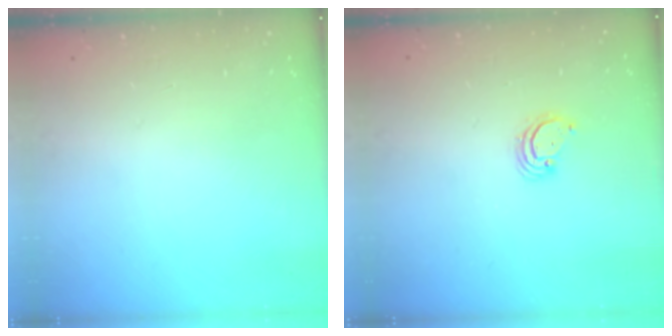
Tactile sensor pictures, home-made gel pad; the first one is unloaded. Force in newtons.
{"total": 2.9, "press": 2.9, "slide": 0.3}